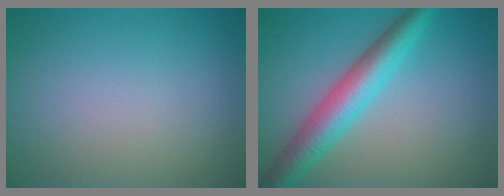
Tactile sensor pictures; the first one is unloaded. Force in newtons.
{"total": 5.6, "press": 5.6, "slide": 0.1}